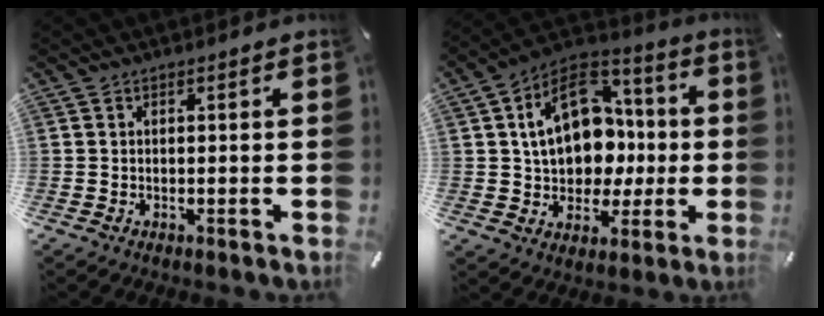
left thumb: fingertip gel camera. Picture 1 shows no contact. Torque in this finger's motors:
{"motor_torque": [2.50, 2.50, 0.41, -0.06, 0.57]}